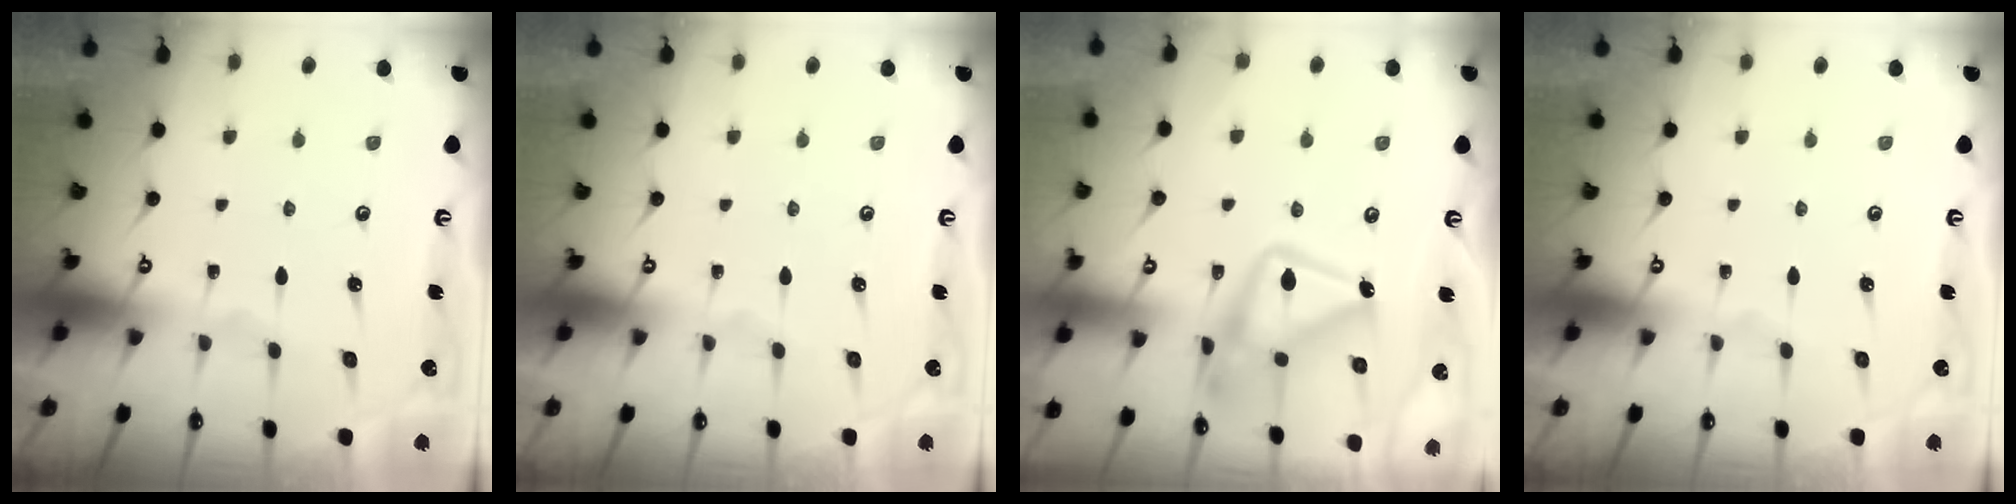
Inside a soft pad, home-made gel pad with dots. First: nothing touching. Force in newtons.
{"total": 0.0}
{"total": 18.9, "press": 18.9, "slide": 1.2}
{"total": 0.0}